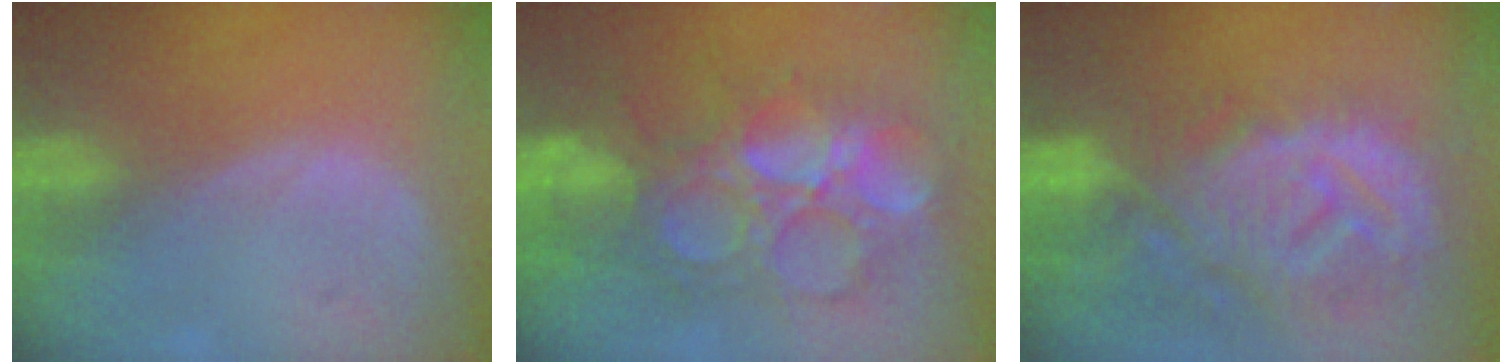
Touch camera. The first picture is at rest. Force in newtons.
{"total": 10.8, "press": 10.8, "slide": 0.9}
{"total": 13.6, "press": 11.8, "slide": 6.7}